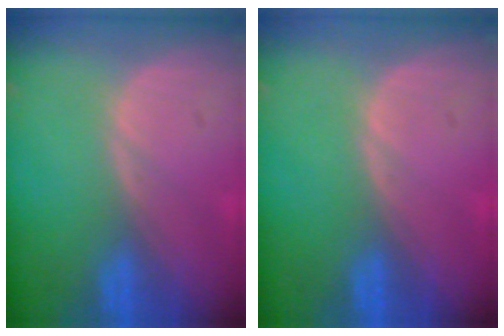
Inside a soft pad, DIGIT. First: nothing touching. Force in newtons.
{"total": 0.0}